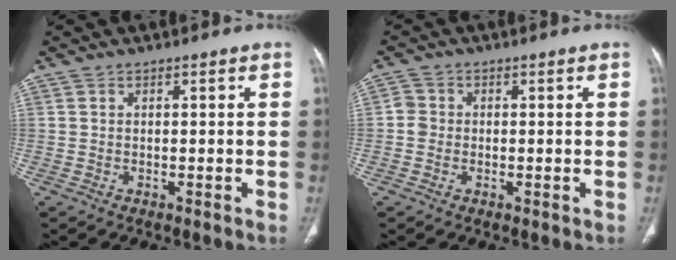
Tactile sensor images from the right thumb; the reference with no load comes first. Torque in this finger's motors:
{"motor_torque": [0.60, 0.45, 0.41, 0.37, -0.04]}